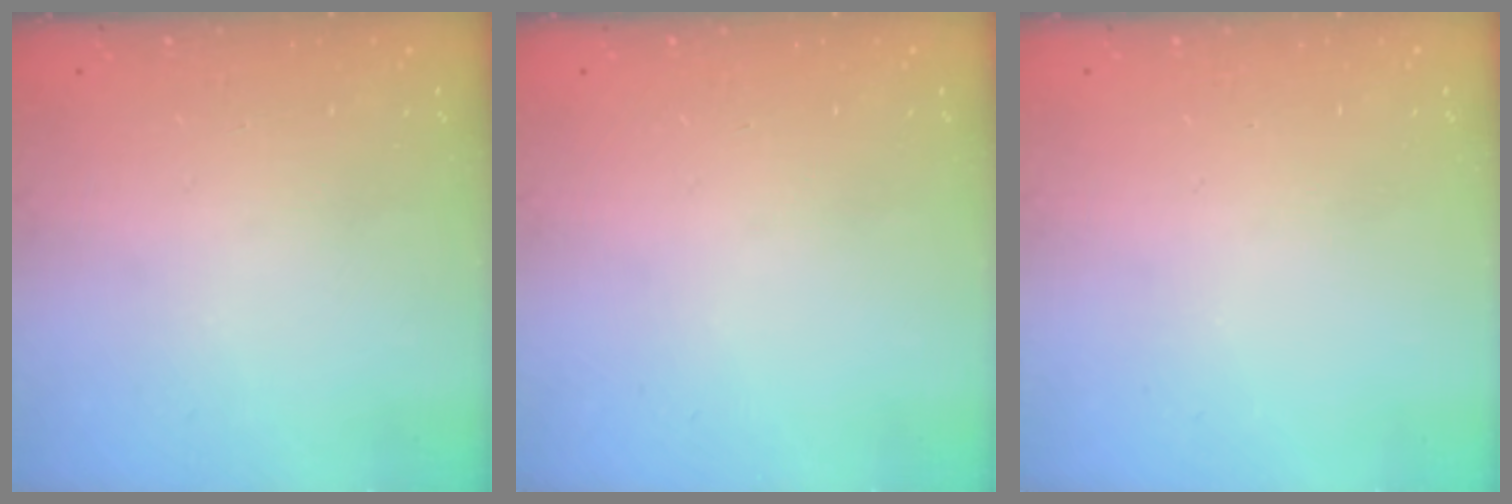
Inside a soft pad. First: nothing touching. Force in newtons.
{"total": 0.0}
{"total": 0.0}